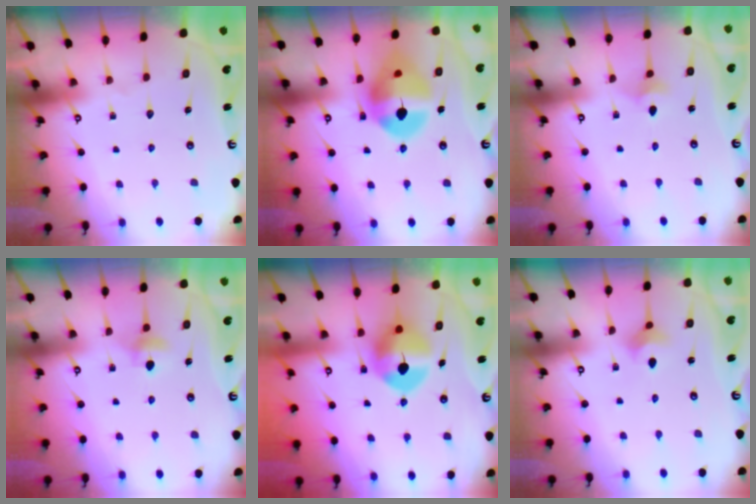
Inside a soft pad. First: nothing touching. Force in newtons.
{"total": 14.2, "press": 14.1, "slide": 1.7}
{"total": 2.9, "press": 2.9, "slide": 0.5}
{"total": 4.3, "press": 4.2, "slide": 0.7}
{"total": 10.5, "press": 10.4, "slide": 1.0}
{"total": 3.3, "press": 3.3, "slide": 0.6}